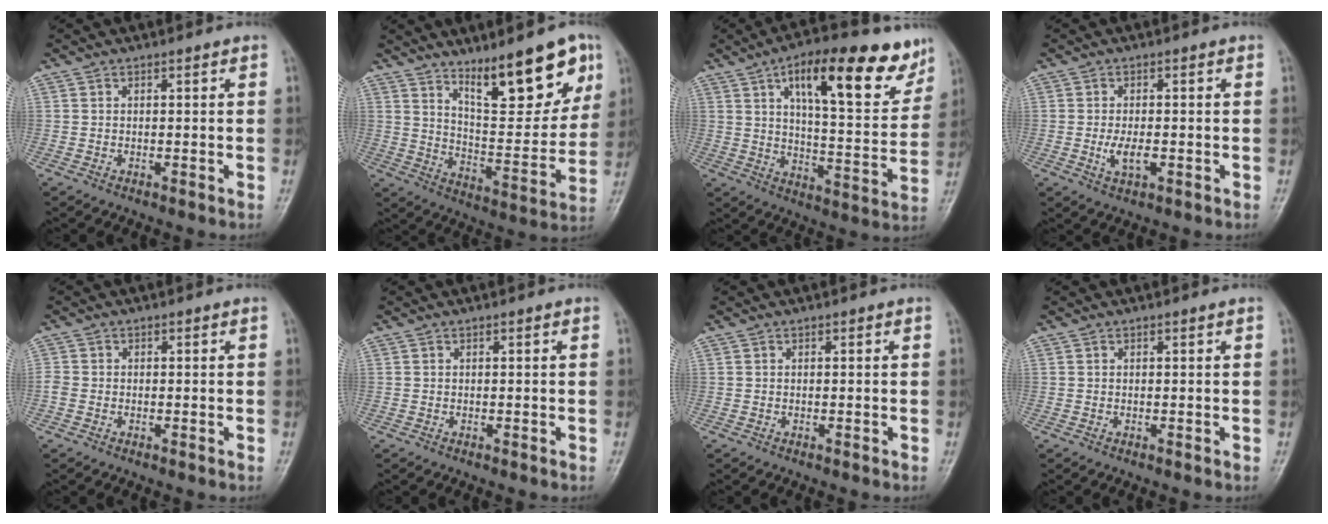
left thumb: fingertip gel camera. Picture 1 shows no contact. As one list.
[{"total": 17.1, "force": [10.7, 5.4, 12.2], "torque": [-0.138, -0.065, 0.177]}, {"total": 20.9, "force": [11.3, 7.5, 16.0], "torque": [-0.188, -0.038, 0.169]}, {"total": 3.8, "force": [-0.8, 1.8, 3.3], "torque": [-0.063, -0.004, -0.015]}, {"total": 1.5, "force": [-0.5, 1.2, 0.8], "torque": [-0.018, 0.000, -0.014]}, {"total": 0.0}, {"total": 0.0}, {"total": 0.0}]